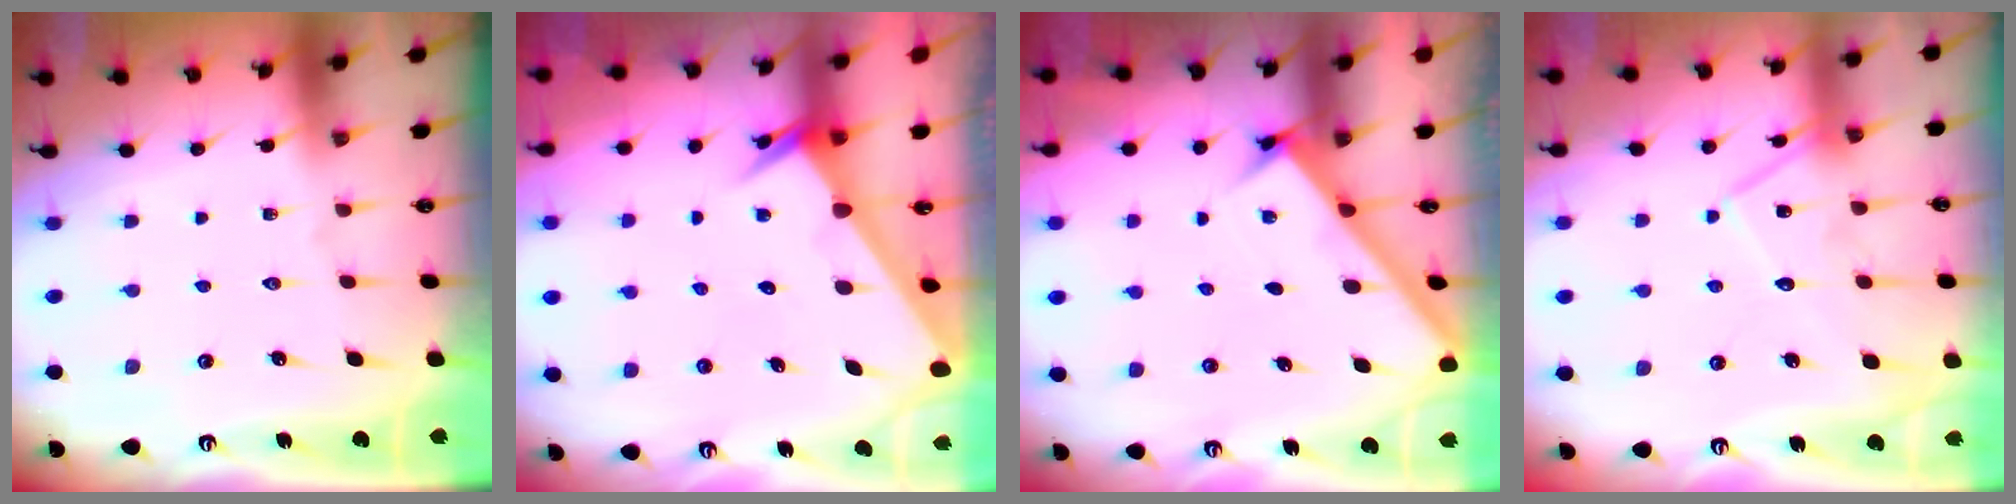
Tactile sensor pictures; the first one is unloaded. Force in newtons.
{"total": 2.6, "press": 2.6, "slide": 0.0}
{"total": 2.7, "press": 2.7, "slide": 0.3}
{"total": 13.9, "press": 13.9, "slide": 1.2}